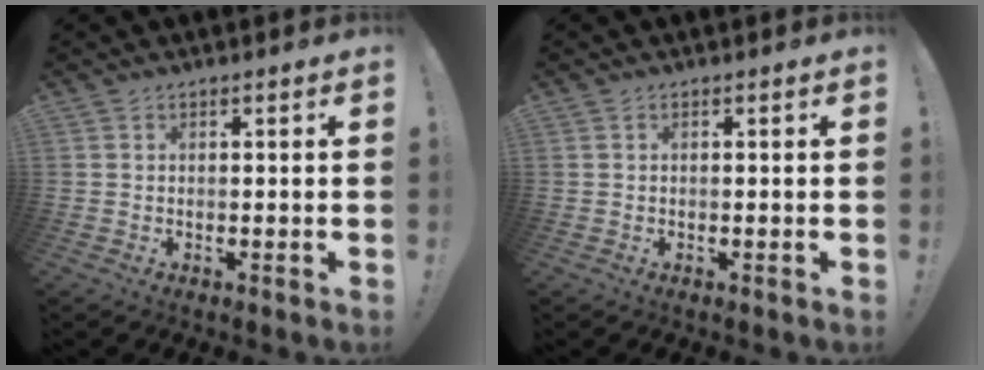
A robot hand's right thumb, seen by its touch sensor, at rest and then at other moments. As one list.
[{"total": 0.0}]